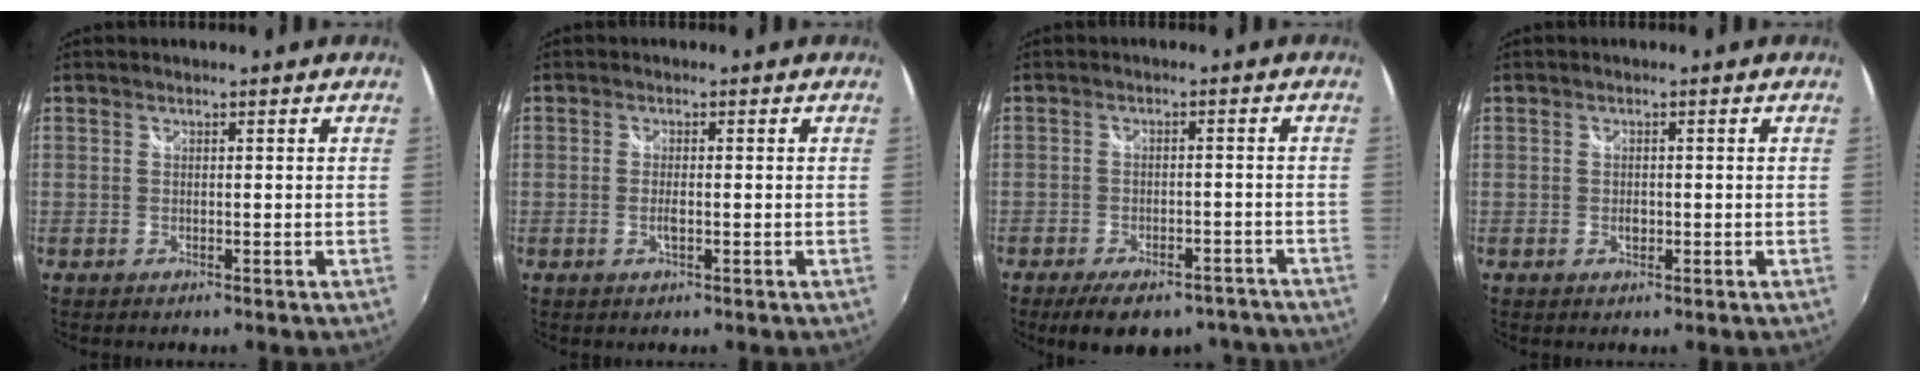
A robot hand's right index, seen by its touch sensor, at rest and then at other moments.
{"total": 2.0, "force": [-0.5, 0.5, 1.8], "torque": [-0.036, -0.003, -0.009]}
{"total": 14.1, "force": [-11.3, 5.7, 6.3], "torque": [-0.121, 0.000, -0.142]}
{"total": 1.4, "force": [-0.4, 0.9, 1.0], "torque": [-0.017, 0.000, -0.007]}